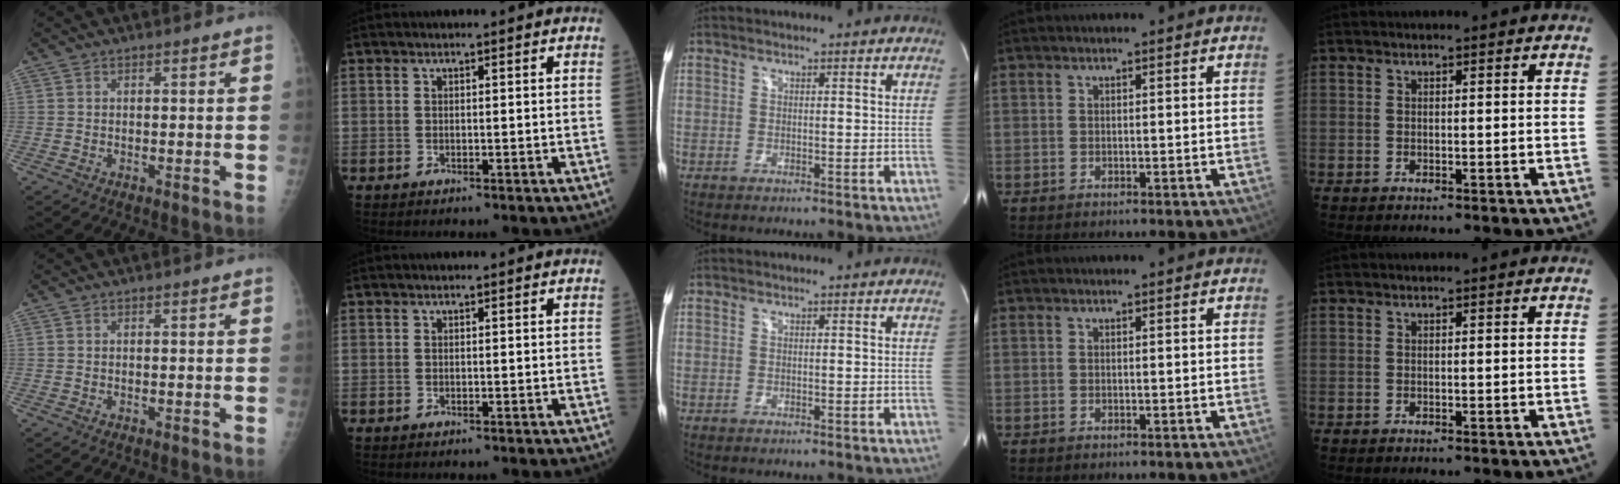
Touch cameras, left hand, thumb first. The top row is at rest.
{}